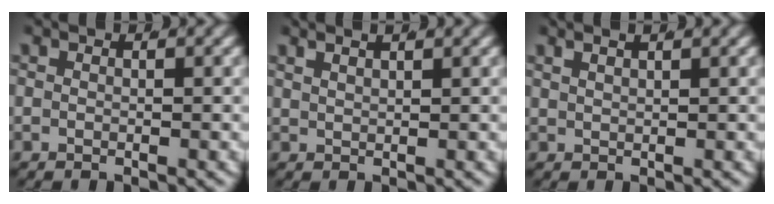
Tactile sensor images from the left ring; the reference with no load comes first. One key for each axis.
{"total": 2.5, "fx": 2.2, "fy": 0.1, "fz": 1.0, "tx": -0.013, "ty": 0.009, "tz": 0.040}
{"total": 2.1, "fx": 1.9, "fy": 0.1, "fz": 1.0, "tx": -0.011, "ty": 0.010, "tz": 0.034}